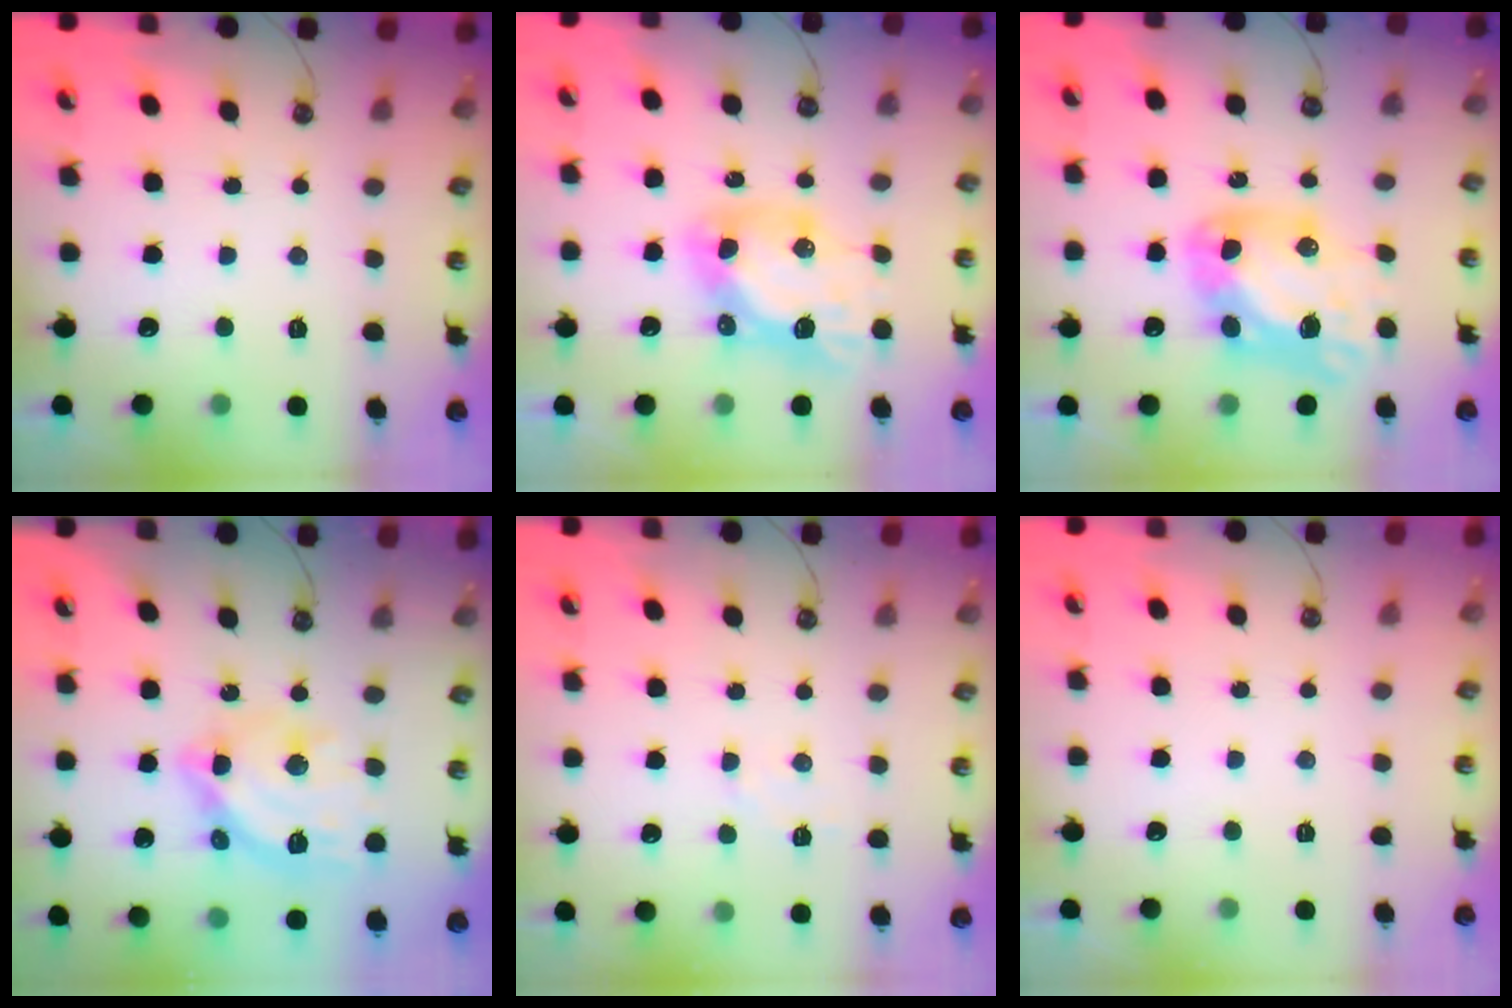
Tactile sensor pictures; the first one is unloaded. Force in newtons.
{"total": 12.2, "press": 12.1, "slide": 1.5}
{"total": 12.7, "press": 12.7, "slide": 0.8}
{"total": 15.2, "press": 15.1, "slide": 1.5}
{"total": 4.7, "press": 4.6, "slide": 0.6}
{"total": 0.0}